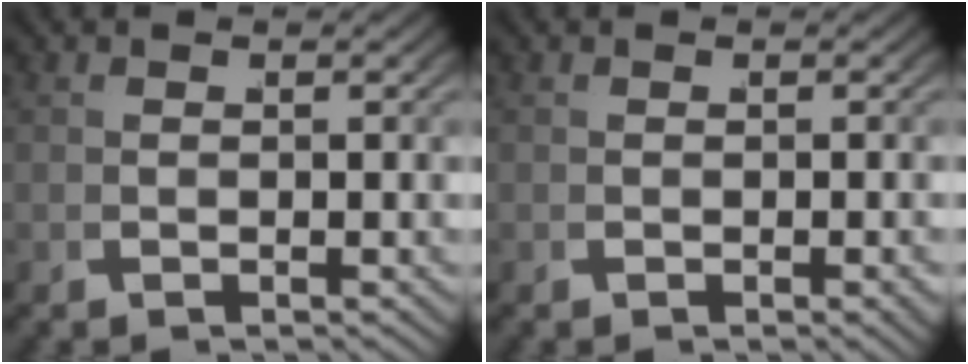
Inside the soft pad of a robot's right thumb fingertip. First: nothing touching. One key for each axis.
{"total": 0.6, "fx": -0.2, "fy": 0.1, "fz": 0.5, "tx": -0.010, "ty": 0.001, "tz": -0.002}